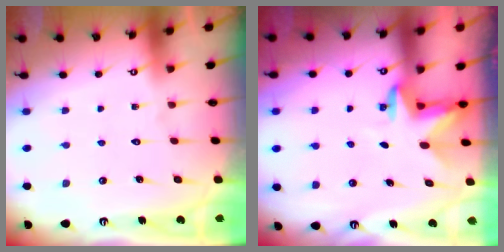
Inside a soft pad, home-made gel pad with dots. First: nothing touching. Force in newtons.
{"total": 3.3, "press": 3.2, "slide": 0.7}